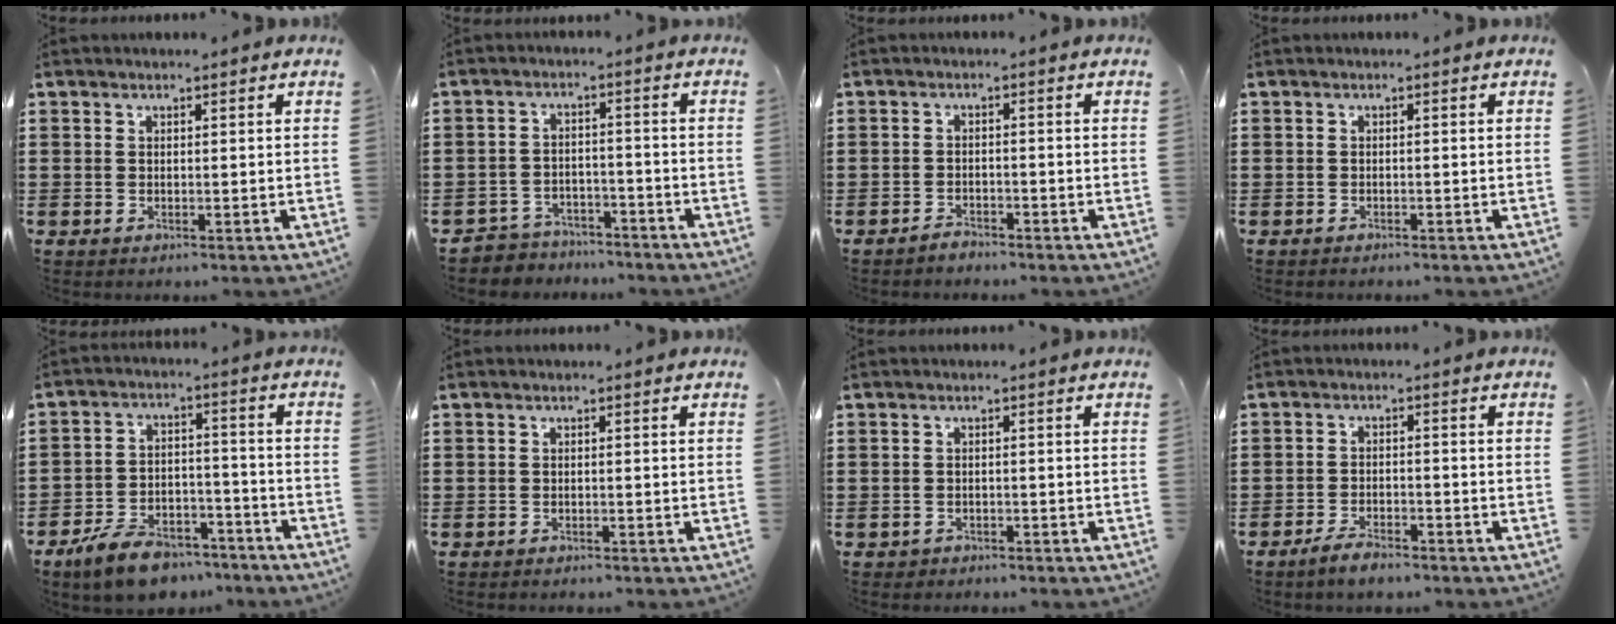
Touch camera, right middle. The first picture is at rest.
{"total": 4.0, "force": [-3.9, 0.9, -0.3], "torque": [-0.004, 0.003, -0.085]}
{"total": 1.8, "force": [-1.7, 0.4, 0.1], "torque": [-0.009, 0.002, -0.037]}
{"total": 0.6, "force": [-0.6, 0.1, 0.0], "torque": [-0.001, 0.001, -0.013]}
{"total": 8.1, "force": [-7.0, 2.9, 2.8], "torque": [-0.056, 0.025, -0.135]}
{"total": 0.7, "force": [-0.7, 0.1, 0.0], "torque": [-0.001, 0.001, -0.015]}
{"total": 1.1, "force": [-1.0, 0.4, -0.1], "torque": [-0.003, 0.002, -0.023]}
{"total": 3.6, "force": [-3.0, 0.6, 1.9], "torque": [-0.039, 0.002, -0.059]}